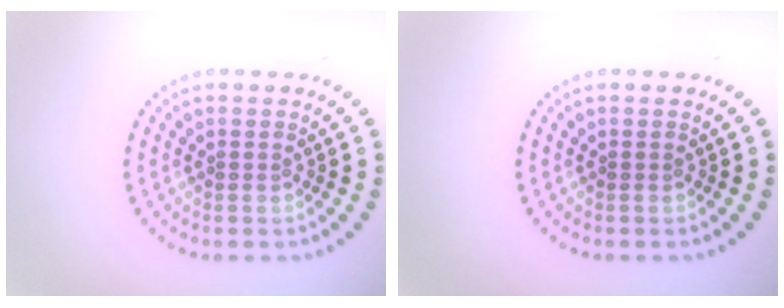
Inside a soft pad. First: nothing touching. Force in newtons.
{"total": 0.0}